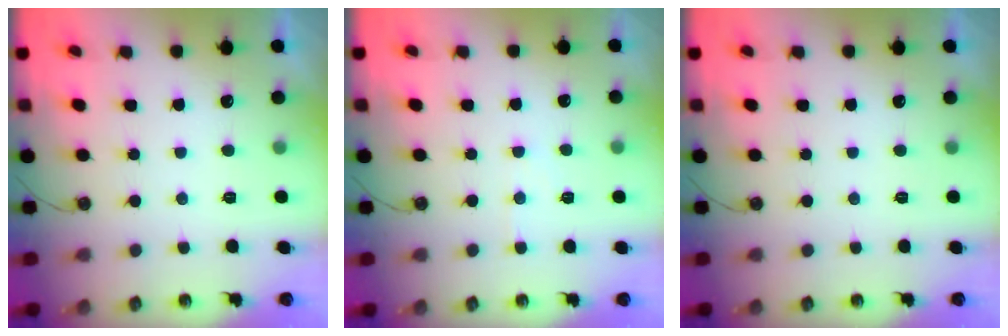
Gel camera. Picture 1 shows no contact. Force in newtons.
{"total": 4.2, "press": 4.1, "slide": 0.7}
{"total": 0.0}